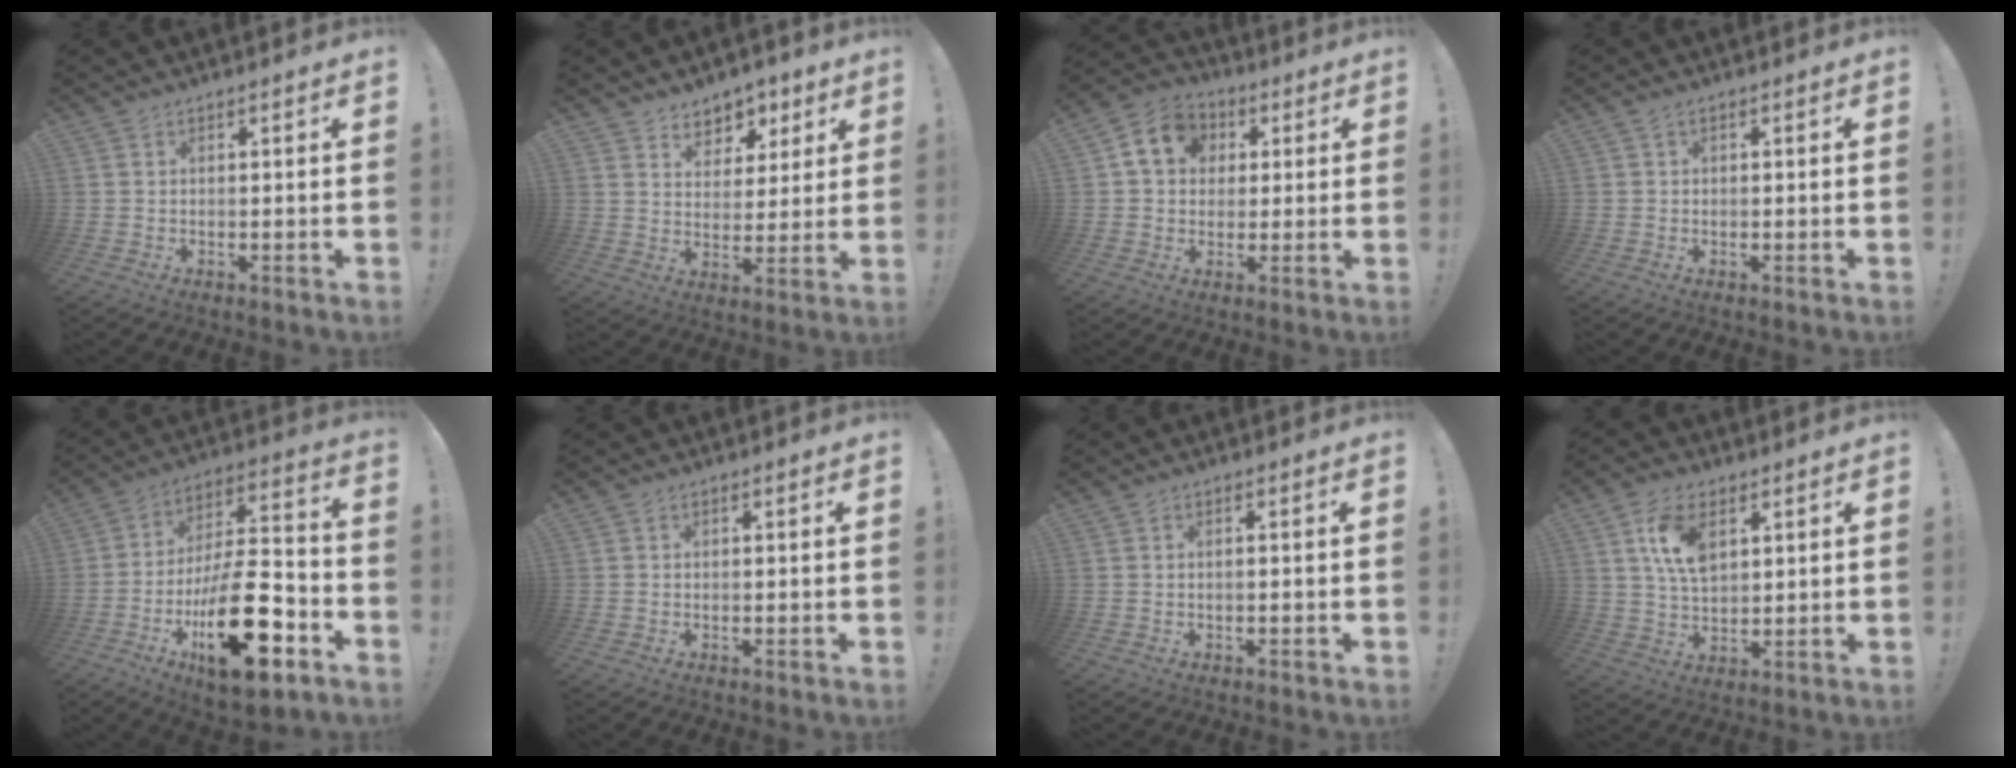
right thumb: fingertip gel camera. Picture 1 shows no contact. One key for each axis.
{"total": 7.3, "fx": 4.7, "fy": 5.6, "fz": 0.9, "tx": -0.005, "ty": -0.042, "tz": 0.093}
{"total": 10.8, "fx": 2.9, "fy": 9.2, "fz": 4.9, "tx": -0.071, "ty": 0.005, "tz": 0.060}
{"total": 1.0, "fx": 0.1, "fy": 0.8, "fz": 0.6, "tx": -0.018, "ty": 0.007, "tz": 0.003}
{"total": 25.4, "fx": -9.9, "fy": 10.3, "fz": 21.0, "tx": -0.355, "ty": 0.061, "tz": -0.151}
{"total": 0.6, "fx": -0.3, "fy": 0.4, "fz": 0.3, "tx": -0.011, "ty": 0.005, "tz": -0.004}
{"total": 1.0, "fx": -0.6, "fy": 0.0, "fz": 0.8, "tx": -0.022, "ty": 0.004, "tz": -0.009}
{"total": 11.1, "fx": 4.5, "fy": 6.8, "fz": 7.4, "tx": -0.127, "ty": -0.005, "tz": 0.082}